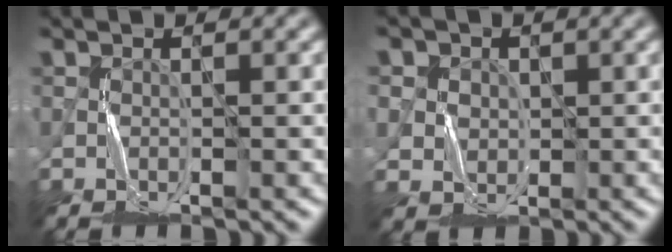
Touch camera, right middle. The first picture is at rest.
{"total": 4.0, "force": [1.4, 3.5, 1.2], "torque": [-0.041, 0.007, 0.029]}